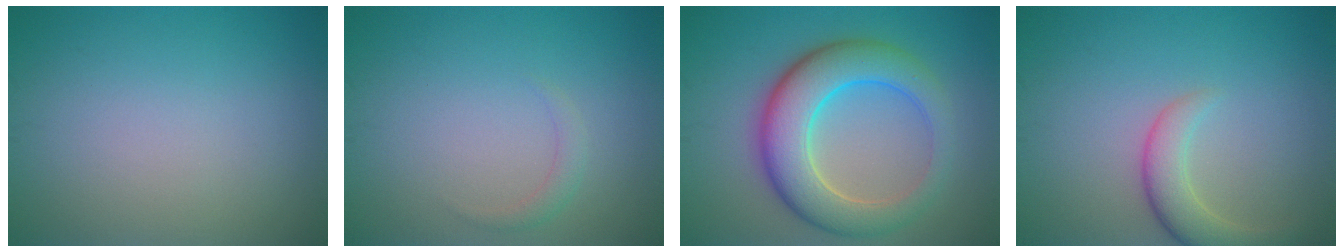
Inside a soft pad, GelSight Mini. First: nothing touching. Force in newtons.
{"total": 1.0, "press": 1.0, "slide": 0.1}
{"total": 8.2, "press": 8.2, "slide": 0.6}
{"total": 3.6, "press": 3.6, "slide": 0.4}